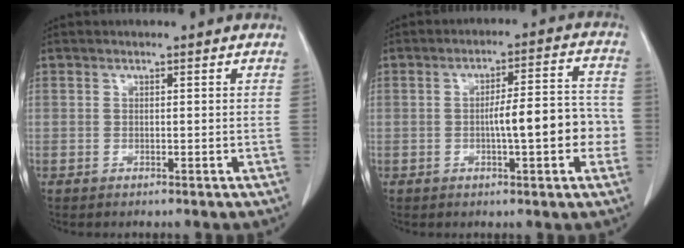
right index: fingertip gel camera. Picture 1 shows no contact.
{"total": 9.4, "force": [-1.6, 1.9, 9.0], "torque": [-0.132, 0.027, -0.021]}